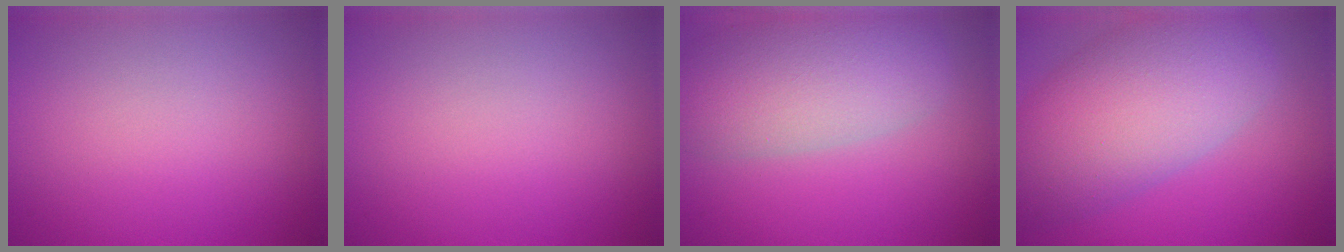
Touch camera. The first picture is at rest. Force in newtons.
{"total": 0.0}
{"total": 7.6, "press": 7.6, "slide": 0.4}
{"total": 10.1, "press": 10.0, "slide": 0.7}